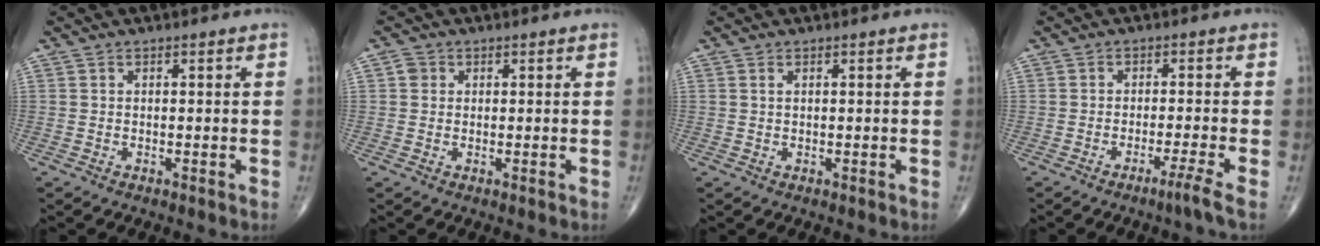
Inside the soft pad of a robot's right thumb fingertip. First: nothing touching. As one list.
[{"total": 1.7, "force": [0.4, 1.6, 0.6], "torque": [-0.004, 0.001, 0.003]}, {"total": 0.6, "force": [0.3, 0.2, 0.5], "torque": [-0.010, 0.004, 0.006]}, {"total": 3.2, "force": [-2.1, -1.1, 2.1], "torque": [-0.047, 0.003, -0.043]}]